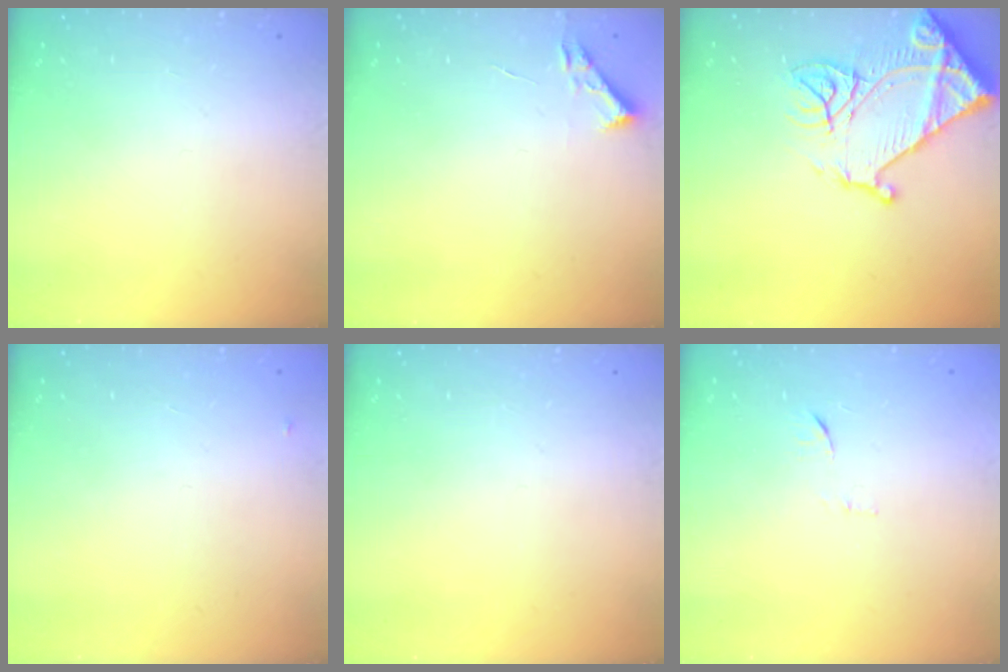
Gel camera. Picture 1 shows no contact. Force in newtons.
{"total": 2.7, "press": 2.7, "slide": 0.4}
{"total": 17.7, "press": 17.6, "slide": 1.9}
{"total": 2.8, "press": 2.8, "slide": 0.4}
{"total": 0.0}
{"total": 6.5, "press": 6.5, "slide": 0.5}